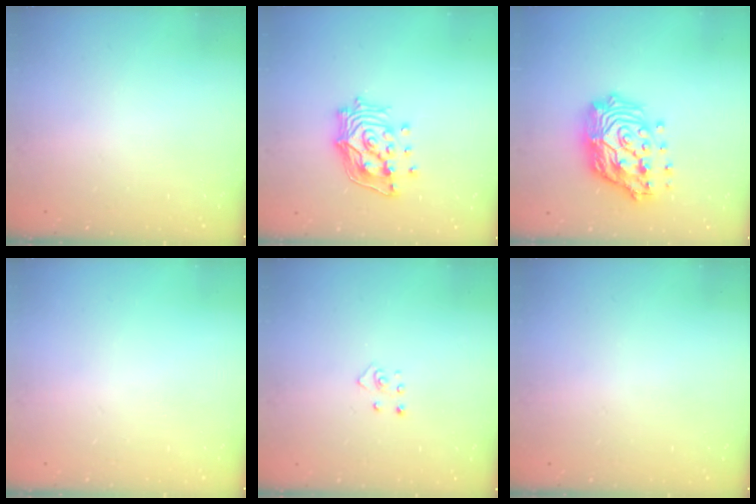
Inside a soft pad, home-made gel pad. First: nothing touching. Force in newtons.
{"total": 14.1, "press": 14.0, "slide": 1.7}
{"total": 19.3, "press": 19.2, "slide": 2.1}
{"total": 0.0}
{"total": 2.8, "press": 2.8, "slide": 0.3}
{"total": 0.0}